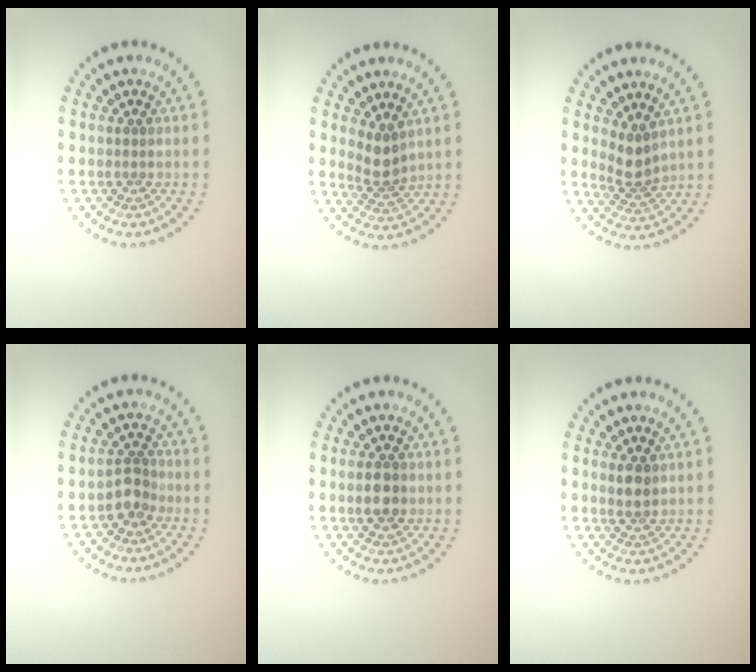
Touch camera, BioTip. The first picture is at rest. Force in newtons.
{"total": 2.4, "press": 1.9, "slide": 1.6}
{"total": 2.4, "press": 1.8, "slide": 1.6}
{"total": 2.1, "press": 1.7, "slide": 1.1}
{"total": 2.8, "press": 2.8, "slide": 0.1}
{"total": 1.8, "press": 1.6, "slide": 0.7}